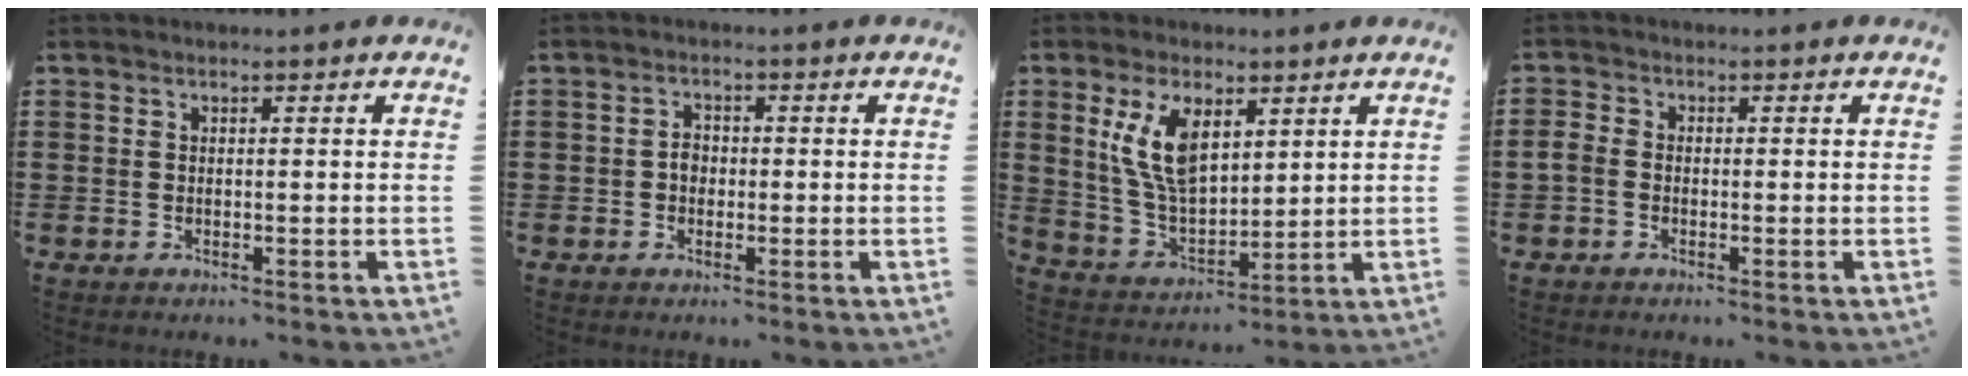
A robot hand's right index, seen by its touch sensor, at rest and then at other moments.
{"total": 2.0, "force": [-0.4, 1.5, 1.3], "torque": [-0.026, 0.005, -0.009]}
{"total": 9.9, "force": [3.8, 4.9, 7.7], "torque": [-0.174, 0.004, 0.067]}
{"total": 1.9, "force": [-1.0, 1.2, 1.1], "torque": [-0.038, -0.004, -0.024]}